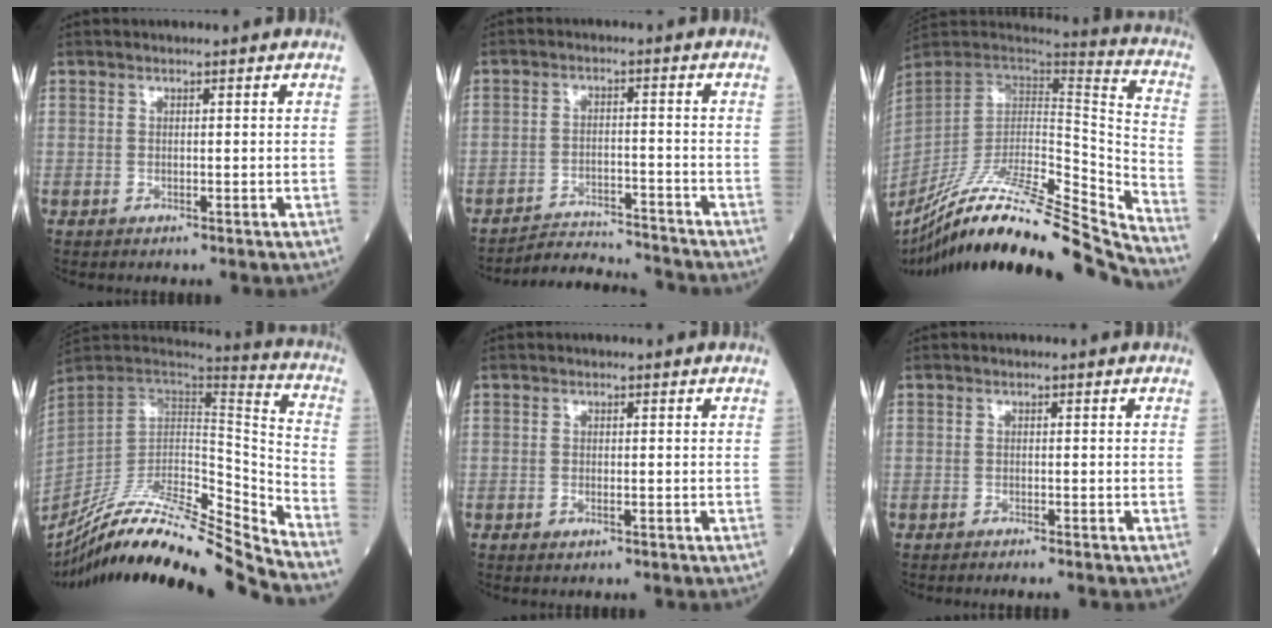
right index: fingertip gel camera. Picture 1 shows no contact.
{"total": 7.5, "force": [-7.5, -0.5, -0.4], "torque": [0.003, 0.005, -0.125]}
{"total": 31.0, "force": [-27.4, -0.3, 14.4], "torque": [-0.198, -0.042, -0.430]}
{"total": 26.3, "force": [-24.3, -1.0, 9.8], "torque": [-0.162, -0.016, -0.394]}
{"total": 0.8, "force": [-0.3, 0.3, 0.6], "torque": [-0.014, -0.001, -0.002]}
{"total": 1.9, "force": [-1.6, -0.2, 0.9], "torque": [-0.011, 0.001, -0.018]}